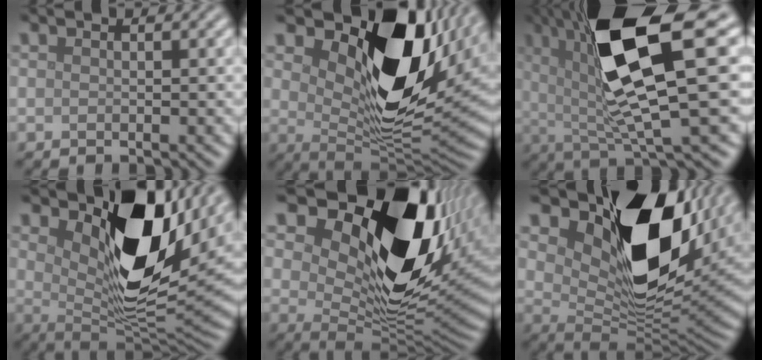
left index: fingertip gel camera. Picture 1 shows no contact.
{"total": 13.4, "force": [5.2, 6.6, 10.4], "torque": [-0.166, -0.013, 0.099]}
{"total": 12.4, "force": [3.5, 3.2, 11.5], "torque": [-0.190, 0.001, 0.060]}
{"total": 11.4, "force": [3.9, 5.2, 9.3], "torque": [-0.149, -0.021, 0.075]}
{"total": 16.6, "force": [7.3, 9.0, 11.9], "torque": [-0.187, -0.005, 0.133]}
{"total": 13.7, "force": [6.1, 7.3, 9.9], "torque": [-0.166, -0.016, 0.122]}